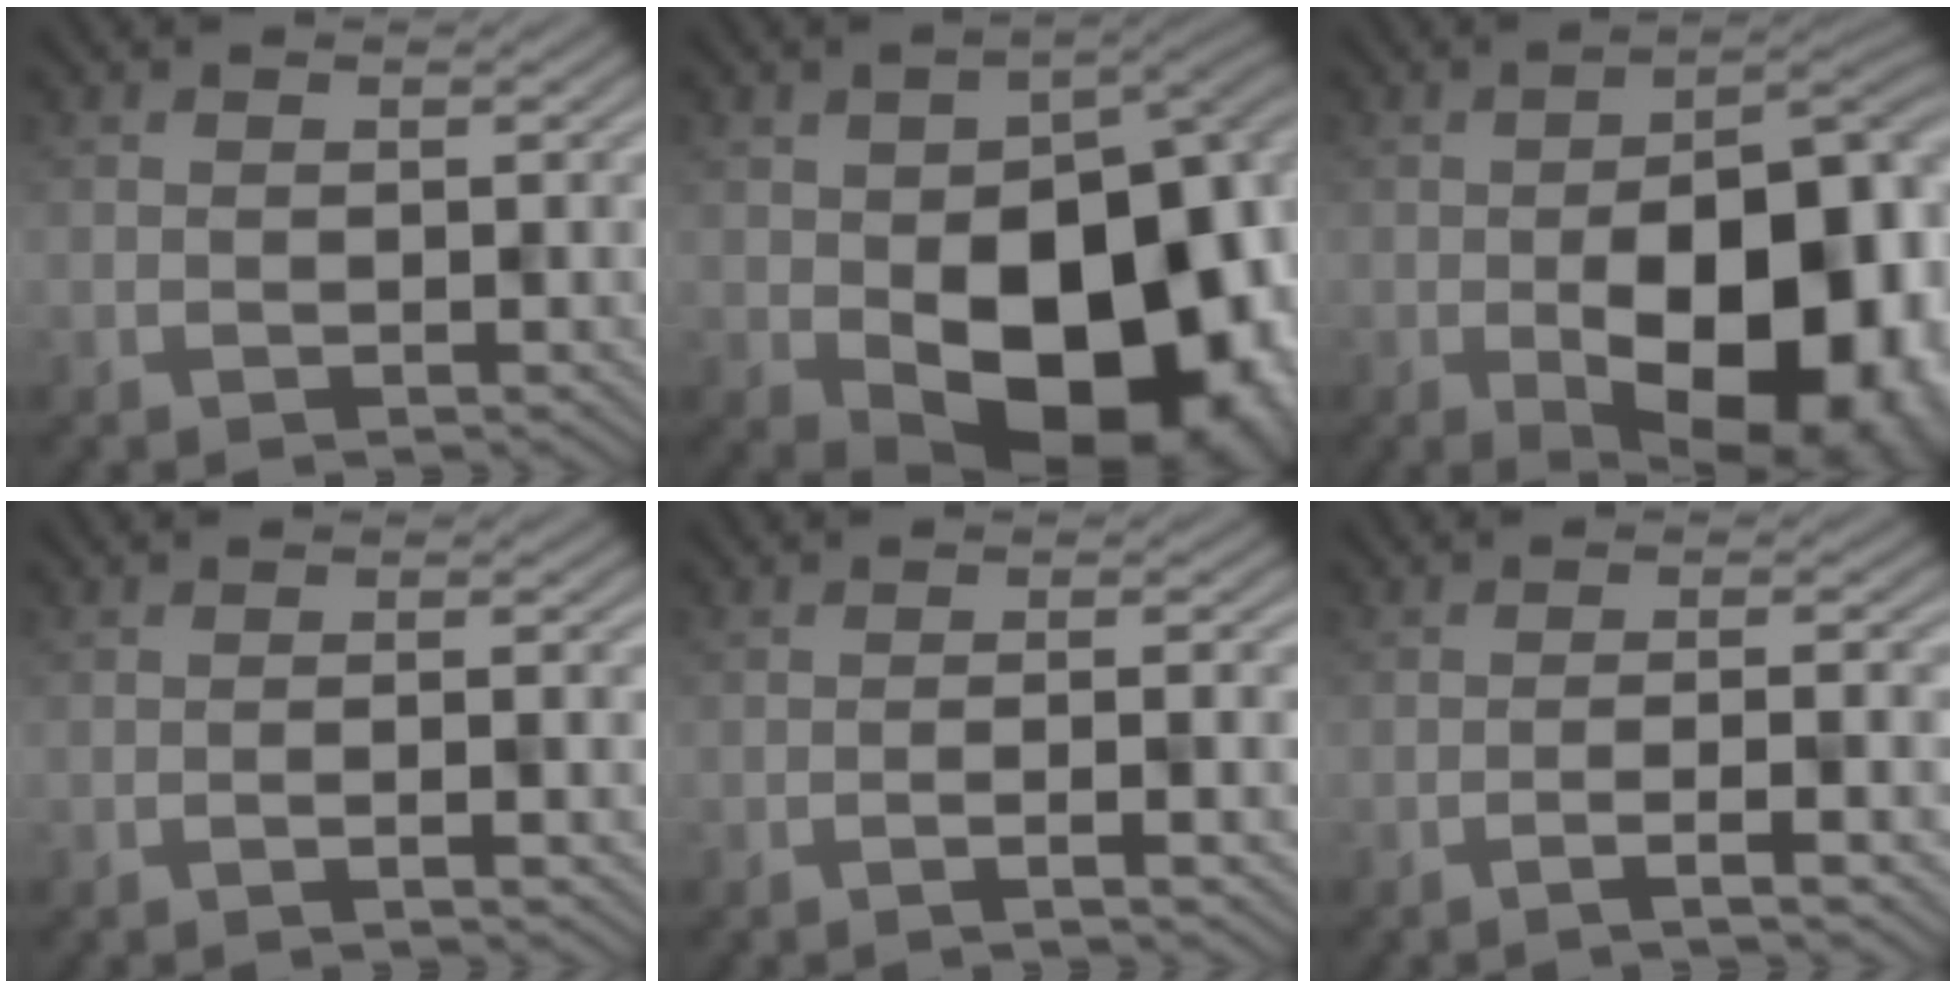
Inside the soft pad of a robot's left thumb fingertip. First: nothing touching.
{"total": 19.9, "force": [-4.5, 12.4, 14.9], "torque": [-0.197, -0.041, -0.029]}
{"total": 17.2, "force": [-4.2, 8.4, 14.4], "torque": [-0.196, -0.018, -0.052]}
{"total": 2.1, "force": [-0.9, 0.3, 1.8], "torque": [-0.024, 0.012, -0.021]}
{"total": 3.2, "force": [-1.6, 0.4, 2.7], "torque": [-0.034, 0.014, -0.033]}
{"total": 4.6, "force": [-2.8, 0.5, 3.6], "torque": [-0.043, 0.016, -0.053]}